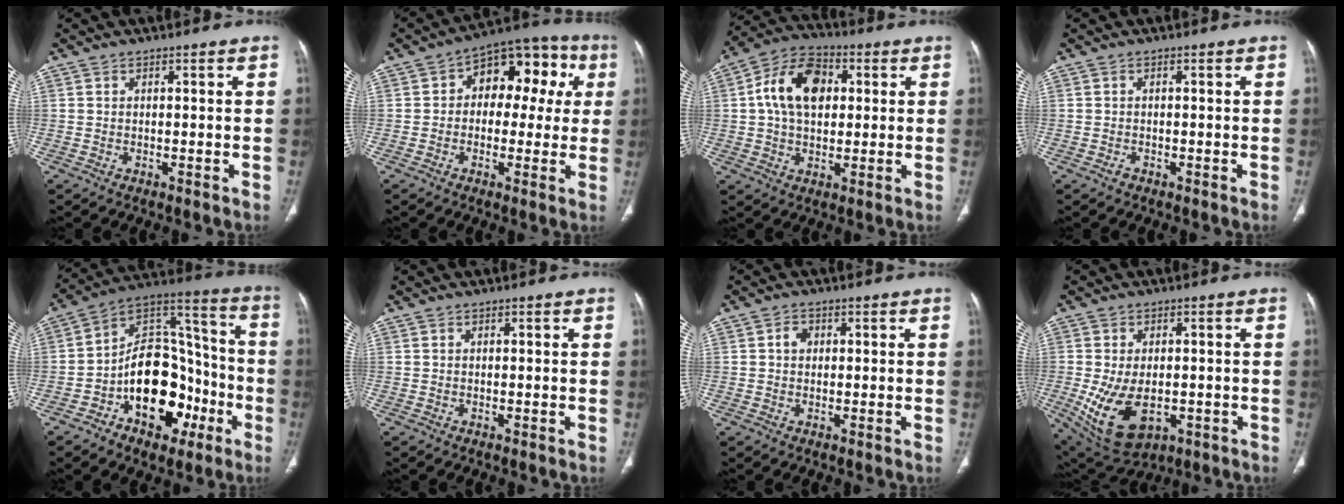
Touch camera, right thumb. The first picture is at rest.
{"total": 14.4, "force": [2.6, 9.3, 10.7], "torque": [-0.081, 0.043, 0.026]}
{"total": 13.2, "force": [2.4, 8.8, 9.6], "torque": [-0.151, 0.018, 0.032]}
{"total": 0.7, "force": [-0.5, 0.5, 0.3], "torque": [-0.005, 0.001, -0.009]}
{"total": 20.0, "force": [-7.0, 12.8, 13.6], "torque": [-0.157, 0.075, -0.106]}
{"total": 0.0}
{"total": 2.0, "force": [0.4, 1.6, 1.1], "torque": [-0.011, 0.005, 0.004]}
{"total": 12.7, "force": [-2.9, 7.6, 9.7], "torque": [-0.171, -0.003, -0.024]}